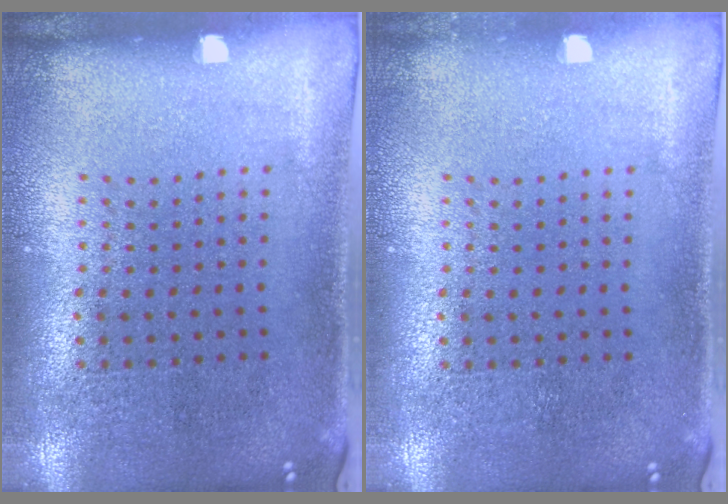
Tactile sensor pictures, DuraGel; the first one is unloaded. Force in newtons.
{"total": 0.0}